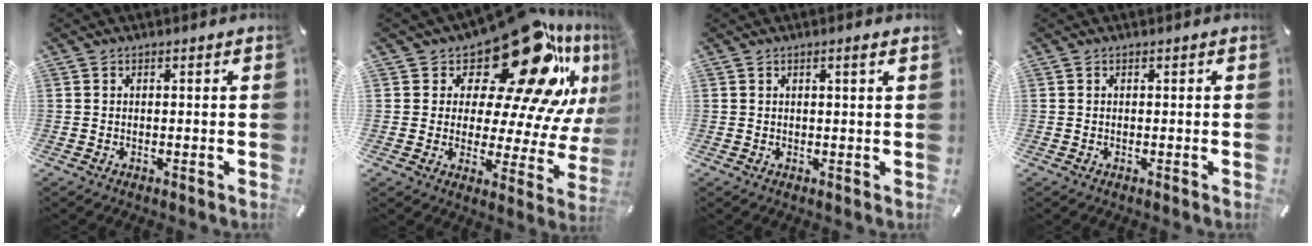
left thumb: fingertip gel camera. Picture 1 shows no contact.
{"total": 26.3, "force": [16.0, 10.8, 17.9], "torque": [-0.237, -0.125, 0.259]}
{"total": 1.4, "force": [0.7, 0.0, 1.2], "torque": [-0.023, -0.001, 0.011]}
{"total": 0.0}